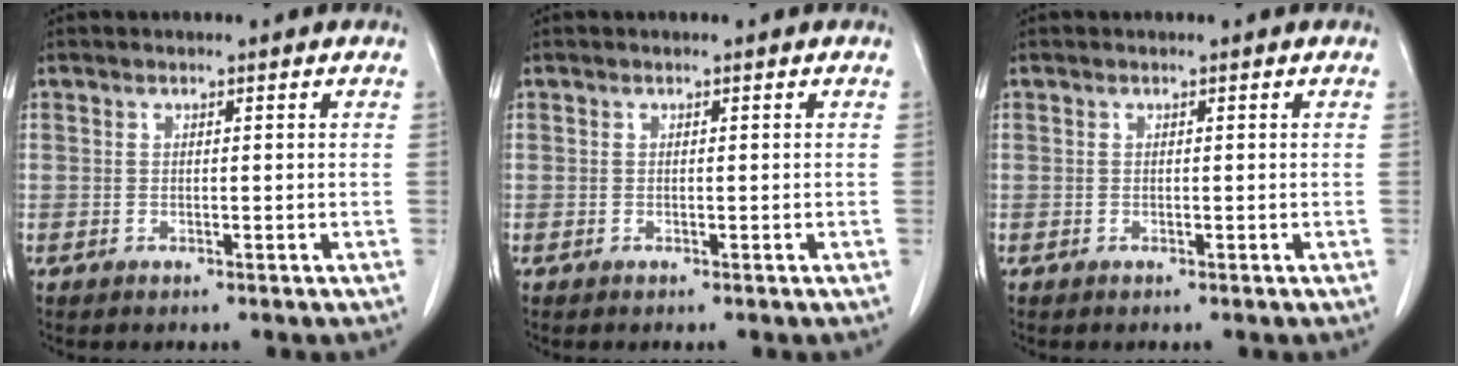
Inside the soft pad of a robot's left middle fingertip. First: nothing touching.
{"total": 0.0}
{"total": 0.0}